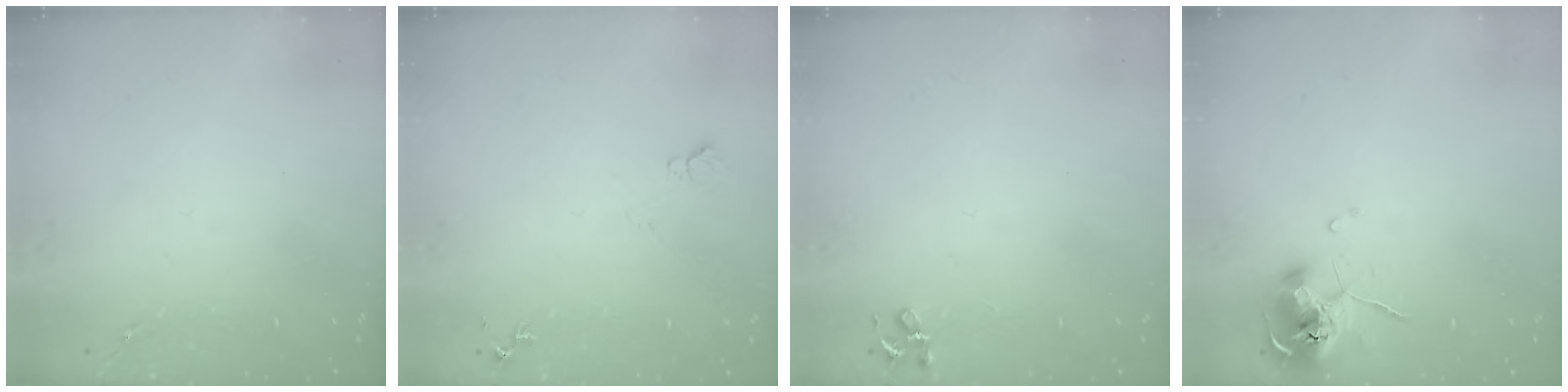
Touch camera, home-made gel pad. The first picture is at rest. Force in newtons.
{"total": 5.1, "press": 5.1, "slide": 0.7}
{"total": 4.1, "press": 4.1, "slide": 0.5}
{"total": 10.1, "press": 9.9, "slide": 1.5}